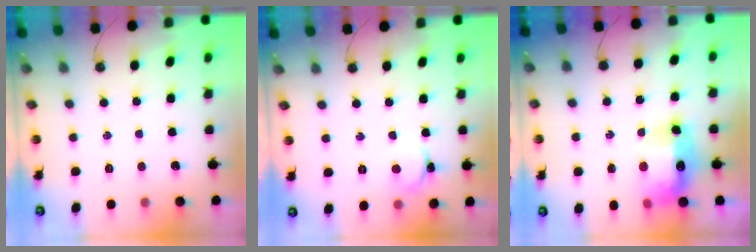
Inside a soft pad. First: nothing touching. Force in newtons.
{"total": 4.0, "press": 4.0, "slide": 0.4}
{"total": 13.4, "press": 13.4, "slide": 1.2}